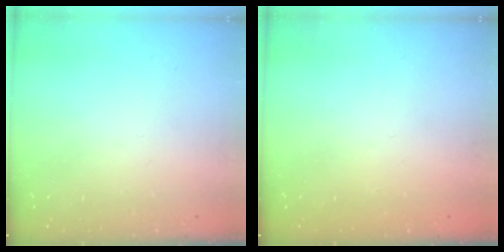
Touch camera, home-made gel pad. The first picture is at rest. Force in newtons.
{"total": 0.9, "press": 0.9, "slide": 0.3}